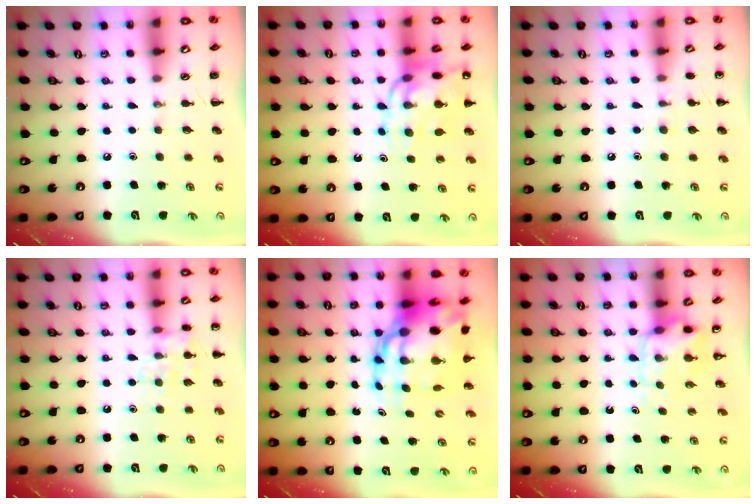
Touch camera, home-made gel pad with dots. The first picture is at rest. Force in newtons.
{"total": 12.6, "press": 12.1, "slide": 3.4}
{"total": 5.6, "press": 5.4, "slide": 1.7}
{"total": 9.0, "press": 9.0, "slide": 0.8}
{"total": 18.9, "press": 18.1, "slide": 5.4}
{"total": 5.3, "press": 5.3, "slide": 0.3}